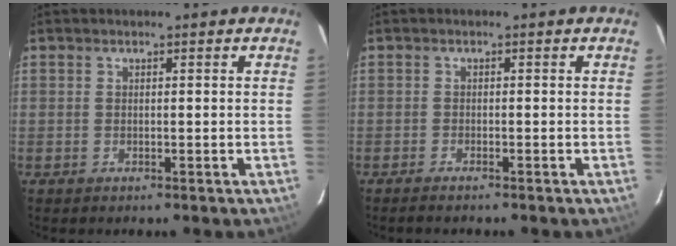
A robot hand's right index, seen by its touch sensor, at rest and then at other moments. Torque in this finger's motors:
{"motor_torque": [-0.01, 0.03, 0.06, 0.00]}